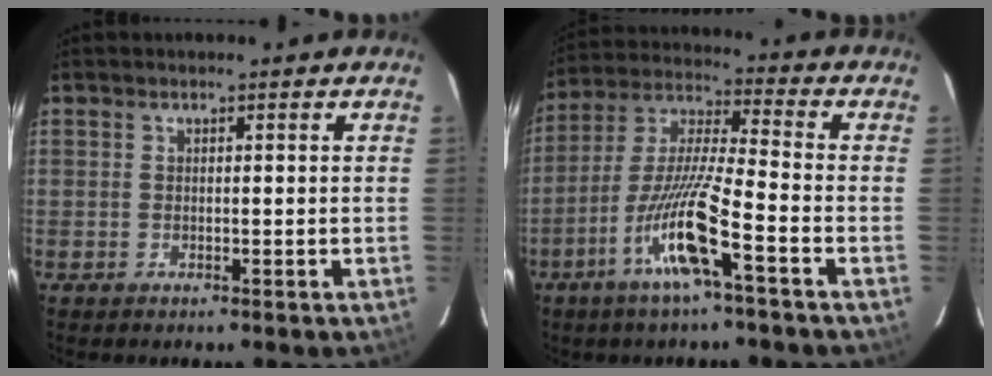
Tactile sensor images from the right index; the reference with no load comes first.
{"total": 13.0, "force": [-5.9, 0.2, 11.6], "torque": [-0.236, -0.006, -0.117]}